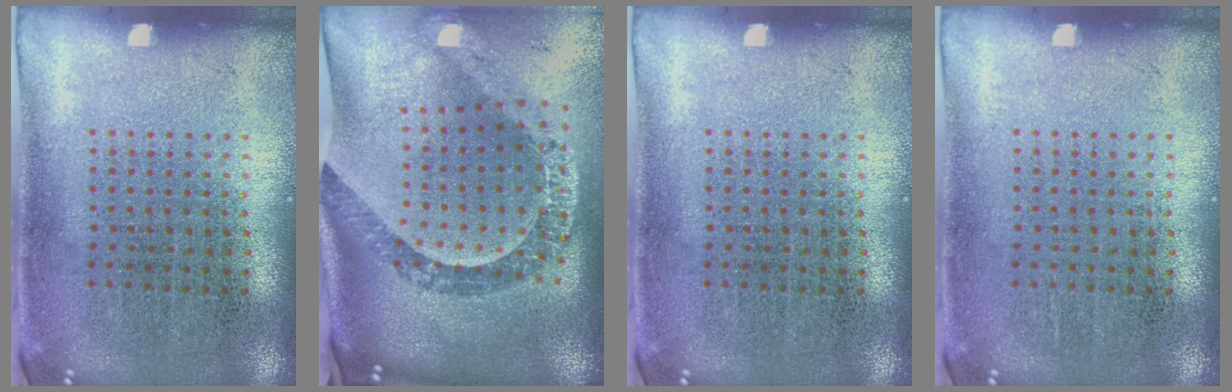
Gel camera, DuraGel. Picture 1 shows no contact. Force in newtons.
{"total": 2.2, "press": 1.8, "slide": 1.3}
{"total": 0.0}
{"total": 0.0}